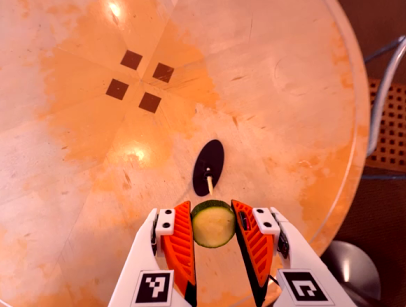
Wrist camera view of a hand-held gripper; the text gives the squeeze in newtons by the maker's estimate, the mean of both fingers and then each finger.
{"total": 10.0, "left": 10.2, "right": 9.8}